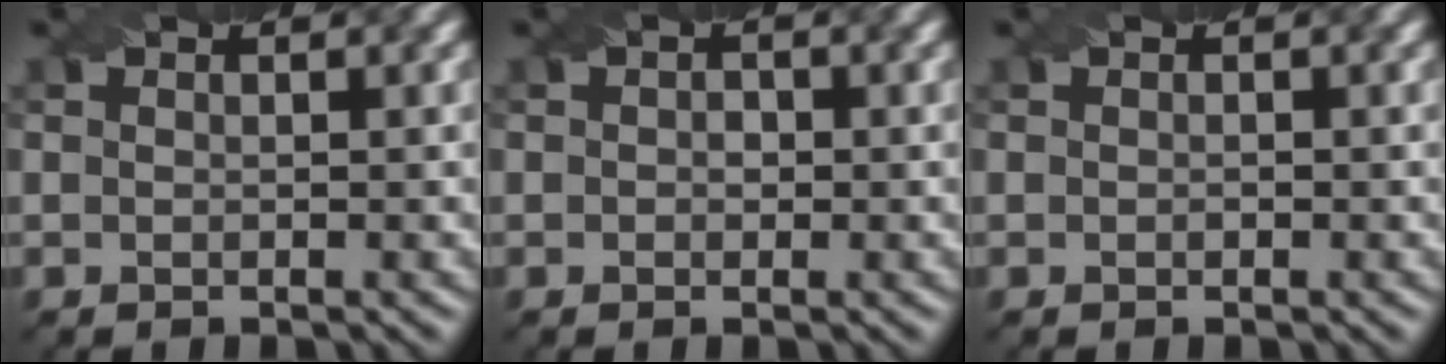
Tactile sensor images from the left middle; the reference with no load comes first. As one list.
[{"total": 1.0, "force": [0.1, 0.7, 0.6], "torque": [-0.010, -0.001, -0.004]}, {"total": 0.0}]